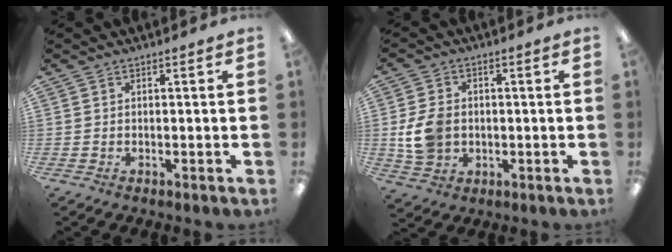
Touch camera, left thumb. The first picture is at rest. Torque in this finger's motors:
{"motor_torque": [-0.37, 0.57, 0.55, -0.31, 0.06]}